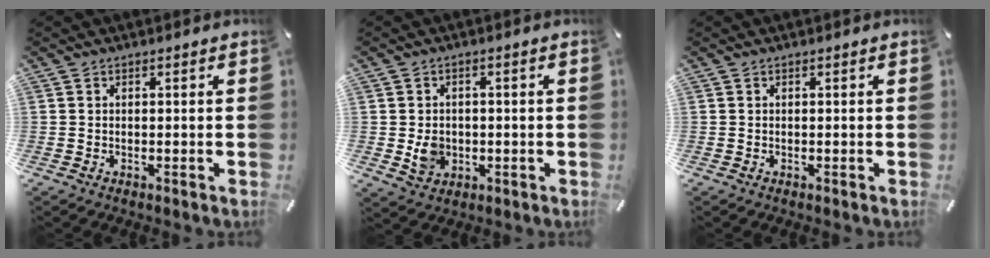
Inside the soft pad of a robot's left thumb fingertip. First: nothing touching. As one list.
[{"total": 5.3, "force": [-0.8, 4.5, 2.6], "torque": [-0.035, -0.006, -0.017]}, {"total": 0.0}]